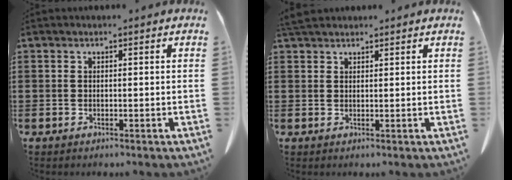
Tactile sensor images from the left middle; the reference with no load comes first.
{"total": 2.6, "force": [2.3, 0.7, 1.0], "torque": [-0.027, 0.001, 0.046]}